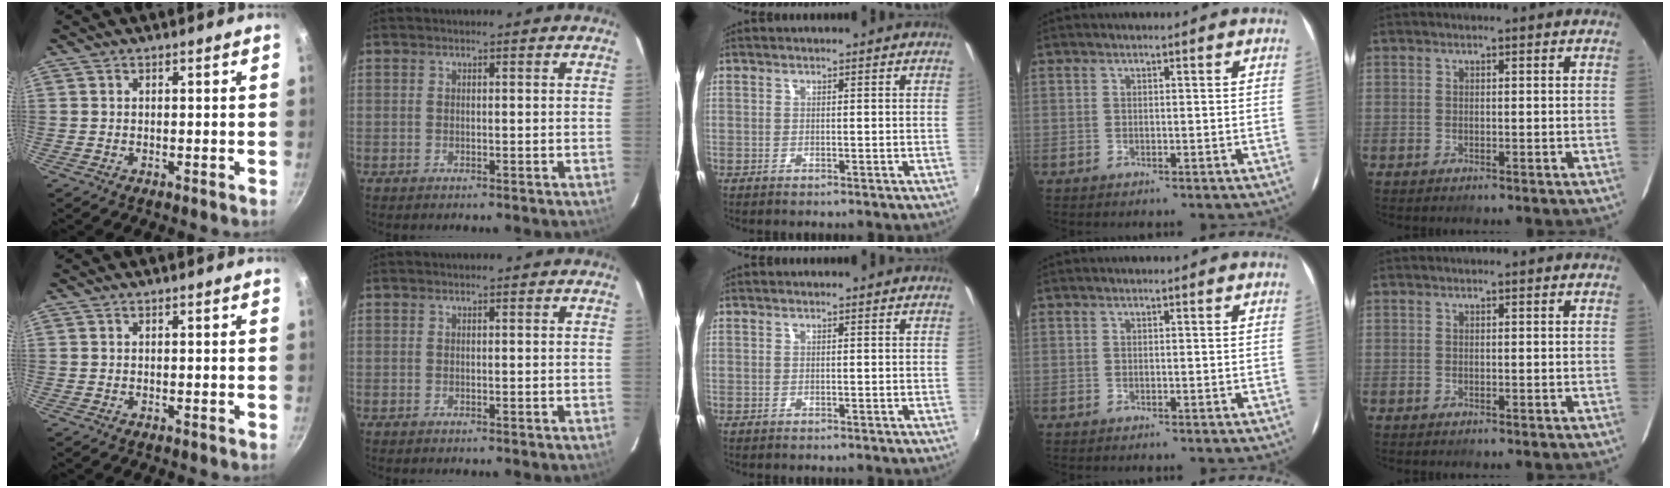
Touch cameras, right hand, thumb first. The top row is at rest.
{}